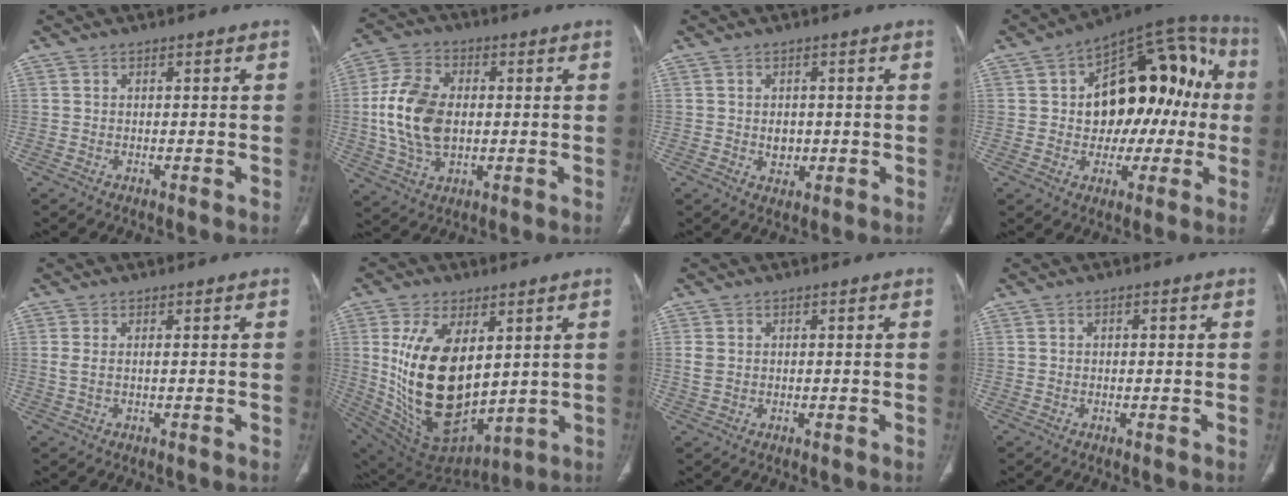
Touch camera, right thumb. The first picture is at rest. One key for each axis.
{"total": 14.2, "fx": 0.1, "fy": 9.2, "fz": 10.8, "tx": -0.212, "ty": 0.009, "tz": 0.004}
{"total": 3.1, "fx": -0.2, "fy": 2.5, "fz": 1.9, "tx": -0.017, "ty": 0.000, "tz": 0.004}
{"total": 21.8, "fx": 0.9, "fy": 13.7, "fz": 16.9, "tx": -0.188, "ty": 0.045, "tz": 0.015}
{"total": 1.9, "fx": 0.2, "fy": 0.5, "fz": 1.8, "tx": -0.053, "ty": 0.004, "tz": 0.011}
{"total": 22.5, "fx": 3.6, "fy": 12.9, "fz": 18.1, "tx": -0.321, "ty": -0.036, "tz": 0.094}
{"total": 2.3, "fx": 0.4, "fy": 1.8, "fz": 1.4, "tx": -0.035, "ty": 0.002, "tz": 0.012}
{"total": 0.8, "fx": 0.2, "fy": 0.4, "fz": 0.7, "tx": -0.010, "ty": 0.003, "tz": 0.003}